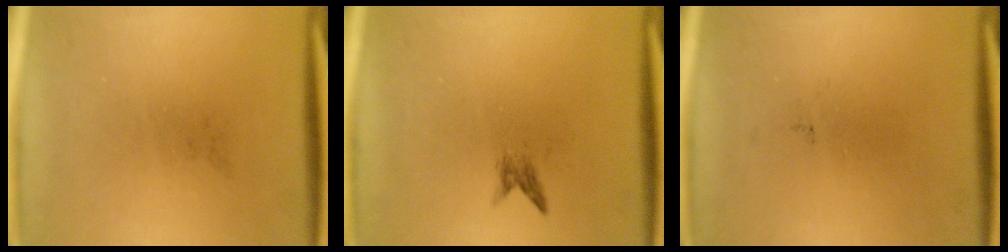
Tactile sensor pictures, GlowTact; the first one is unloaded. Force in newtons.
{"total": 0.9}
{"total": 0.0}